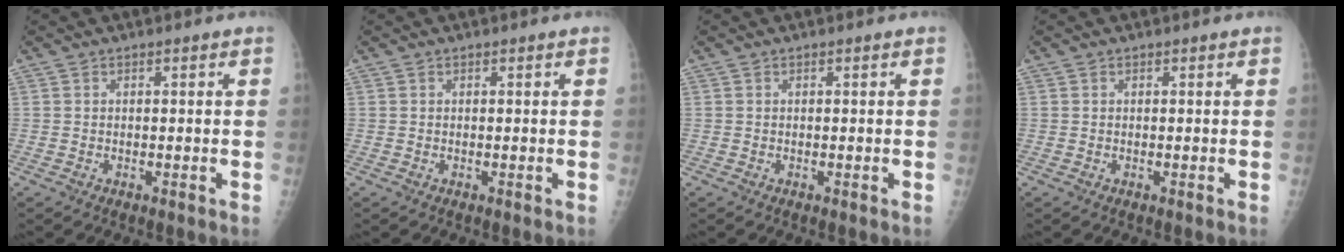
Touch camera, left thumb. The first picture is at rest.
{"total": 0.0}
{"total": 0.0}
{"total": 0.0}